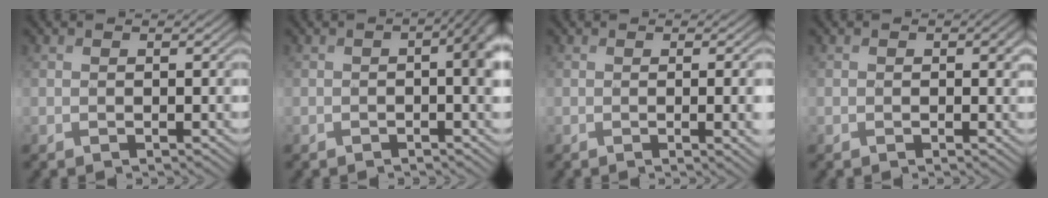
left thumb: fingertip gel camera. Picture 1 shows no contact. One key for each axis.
{"total": 4.1, "fx": -0.2, "fy": 1.4, "fz": 3.8, "tx": -0.049, "ty": 0.000, "tz": -0.005}
{"total": 4.8, "fx": -0.4, "fy": 1.3, "fz": 4.6, "tx": -0.060, "ty": -0.005, "tz": -0.002}
{"total": 1.2, "fx": 0.2, "fy": 0.9, "fz": 0.7, "tx": -0.012, "ty": -0.005, "tz": 0.001}